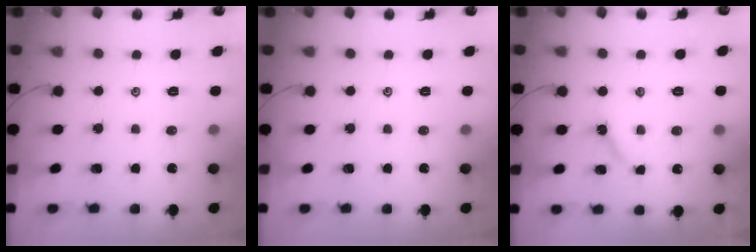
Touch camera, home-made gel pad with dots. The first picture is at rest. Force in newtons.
{"total": 0.0}
{"total": 4.3, "press": 4.2, "slide": 0.6}